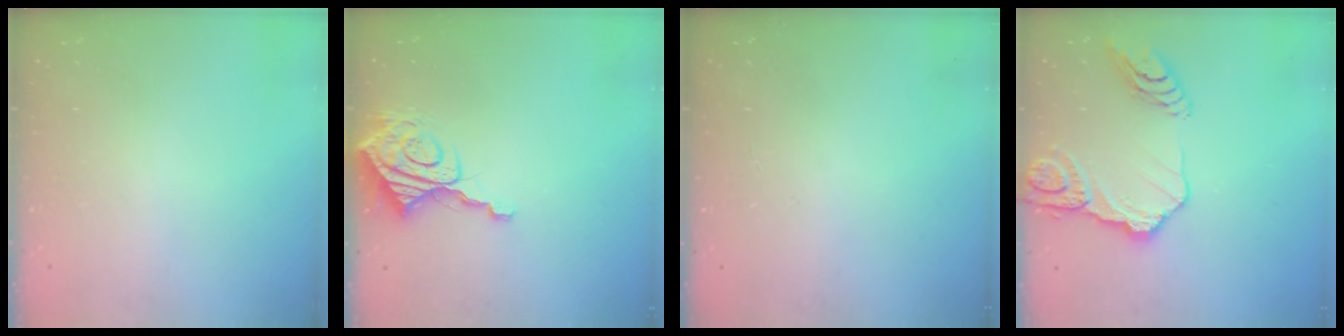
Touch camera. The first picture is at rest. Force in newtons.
{"total": 10.4, "press": 10.3, "slide": 1.0}
{"total": 2.5, "press": 2.5, "slide": 0.3}
{"total": 15.4, "press": 15.3, "slide": 2.0}